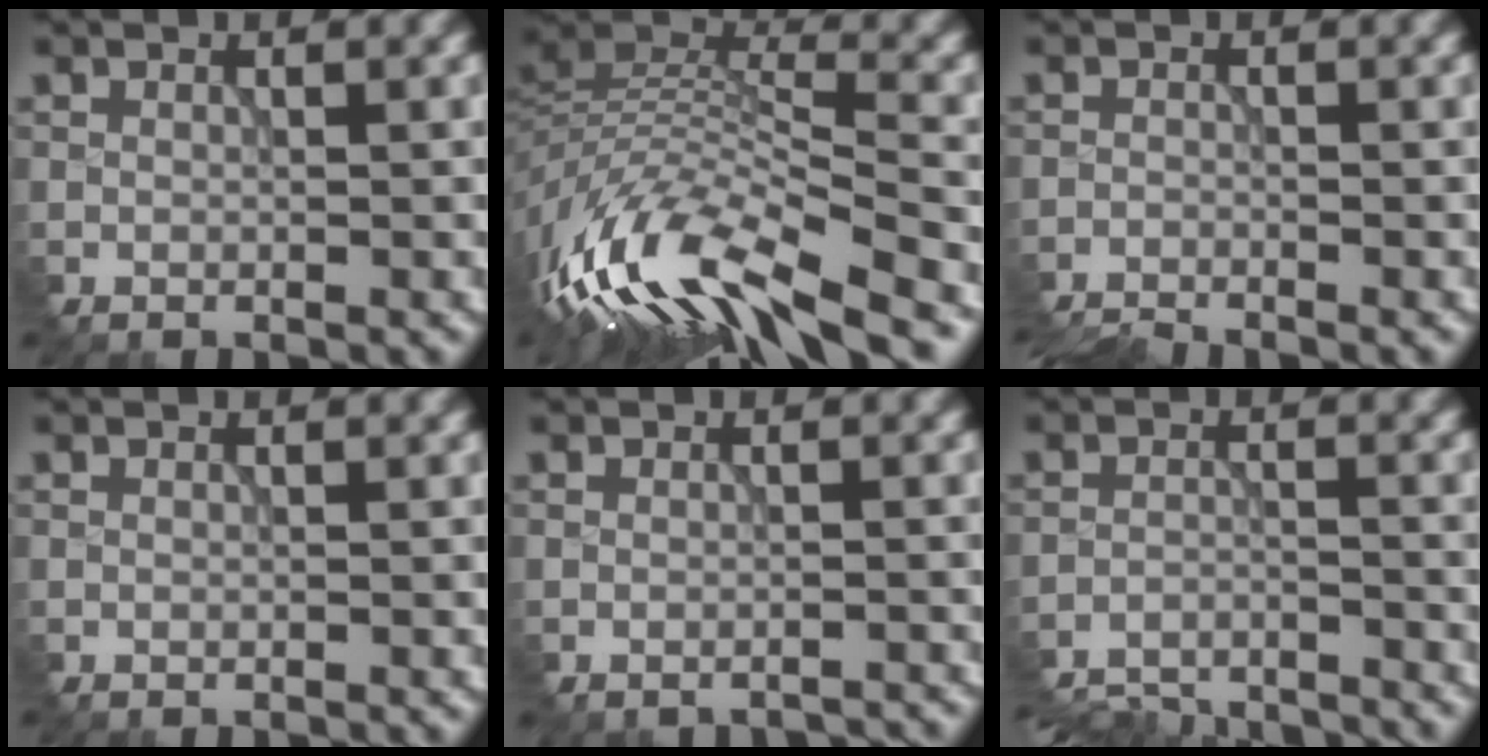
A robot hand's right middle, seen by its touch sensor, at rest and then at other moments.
{"total": 13.2, "force": [-8.4, 4.3, 9.3], "torque": [-0.204, 0.007, -0.152]}
{"total": 4.5, "force": [-4.2, 0.8, 1.6], "torque": [-0.018, -0.013, -0.053]}
{"total": 0.0}
{"total": 1.9, "force": [-1.8, 0.2, 0.6], "torque": [-0.003, -0.001, -0.026]}
{"total": 11.8, "force": [-11.6, 1.8, 0.9], "torque": [-0.006, -0.005, -0.161]}